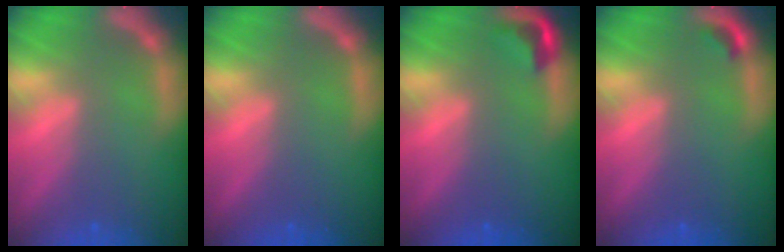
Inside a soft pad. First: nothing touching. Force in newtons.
{"total": 0.0}
{"total": 2.4}
{"total": 0.9}